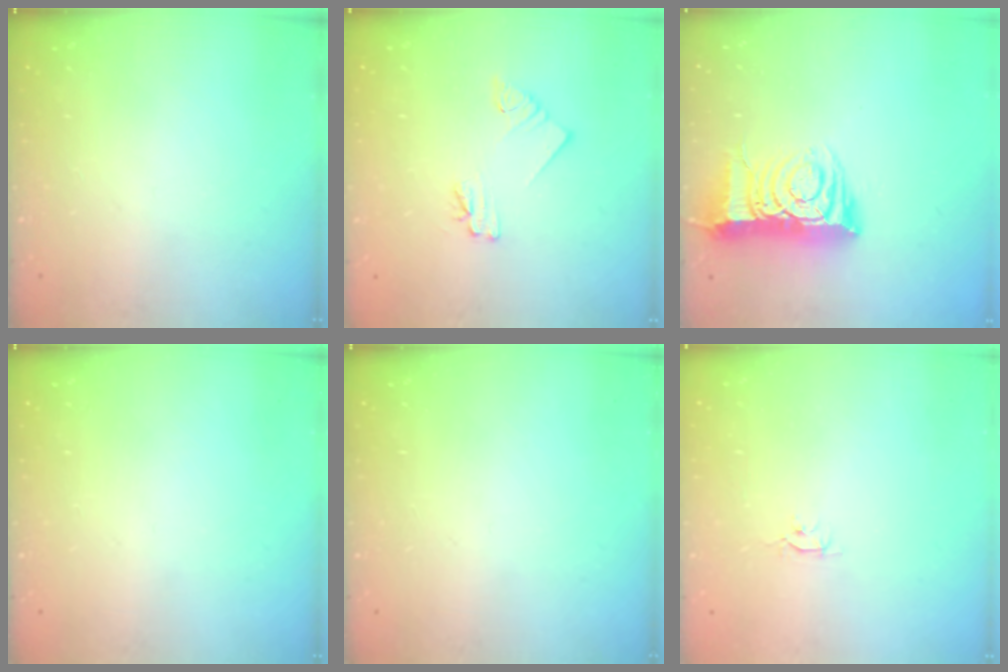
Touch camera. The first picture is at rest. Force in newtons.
{"total": 2.3, "press": 2.3, "slide": 0.1}
{"total": 11.7, "press": 11.6, "slide": 1.0}
{"total": 0.0}
{"total": 0.0}
{"total": 2.6, "press": 2.6, "slide": 0.3}